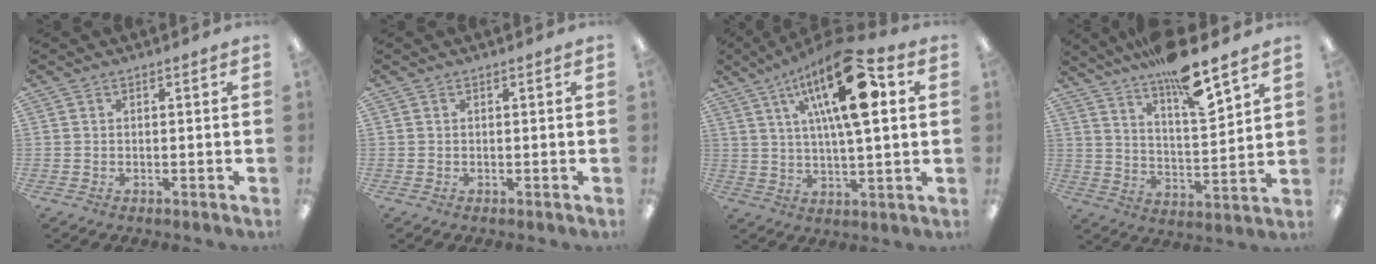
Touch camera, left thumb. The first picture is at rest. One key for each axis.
{"total": 0.0}
{"total": 20.9, "fx": 8.3, "fy": 7.1, "fz": 17.8, "tx": -0.301, "ty": -0.023, "tz": 0.124}
{"total": 13.7, "fx": 11.3, "fy": 2.0, "fz": 7.4, "tx": -0.122, "ty": -0.076, "tz": 0.192}